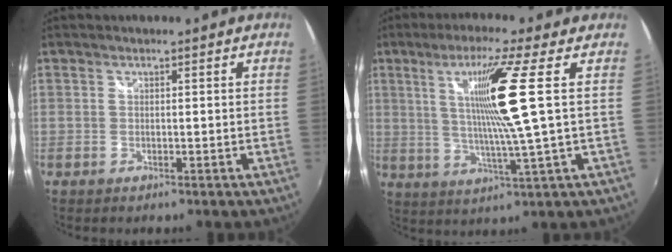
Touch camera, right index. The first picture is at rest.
{"total": 11.9, "force": [3.3, -3.7, 10.8], "torque": [-0.180, -0.015, 0.063]}